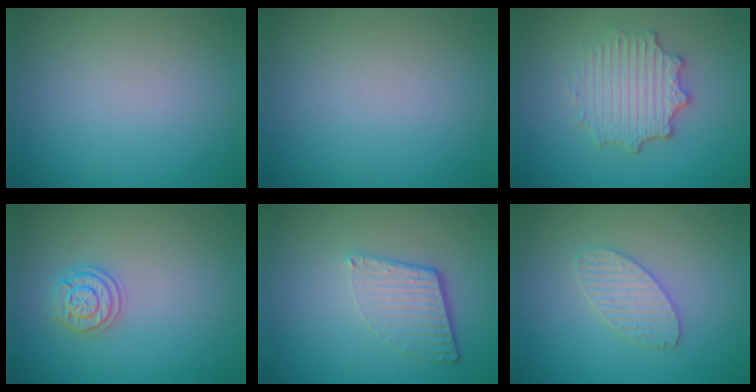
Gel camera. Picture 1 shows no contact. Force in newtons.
{"total": 0.0}
{"total": 4.5, "press": 3.7, "slide": 2.4}
{"total": 2.1, "press": 2.1, "slide": 0.3}
{"total": 4.1, "press": 2.7, "slide": 3.1}
{"total": 2.6, "press": 2.6, "slide": 0.2}